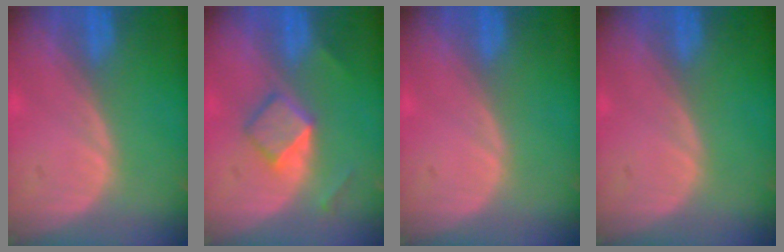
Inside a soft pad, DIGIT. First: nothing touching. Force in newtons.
{"total": 5.1, "press": 4.5, "slide": 2.3}
{"total": 0.0}
{"total": 0.0}